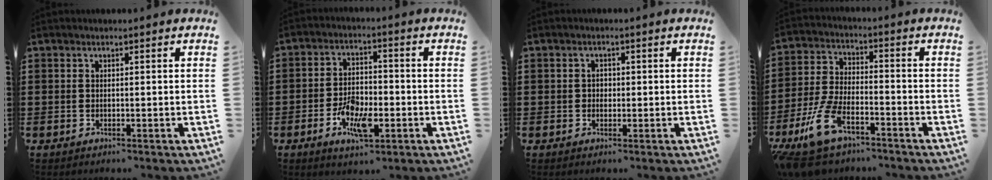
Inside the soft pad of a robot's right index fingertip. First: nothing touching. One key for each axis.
{"total": 7.0, "fx": -2.7, "fy": 3.3, "fz": 5.5, "tx": -0.116, "ty": 0.001, "tz": -0.052}
{"total": 1.2, "fx": -0.1, "fy": 0.9, "fz": 0.7, "tx": -0.015, "ty": 0.004, "tz": -0.002}
{"total": 10.1, "fx": -6.6, "fy": 3.9, "fz": 6.5, "tx": -0.159, "ty": 0.005, "tz": -0.131}